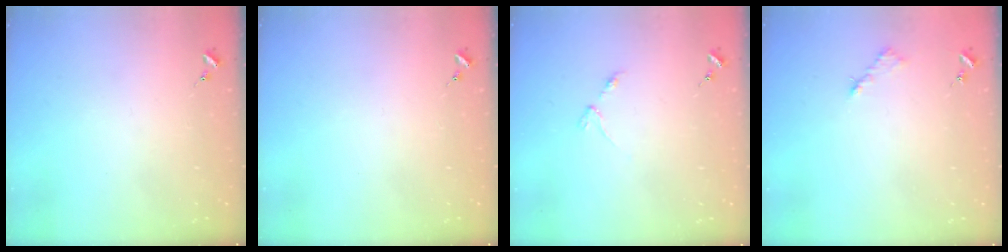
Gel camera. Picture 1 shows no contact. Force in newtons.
{"total": 0.0}
{"total": 3.2, "press": 3.1, "slide": 0.5}
{"total": 3.1, "press": 3.1, "slide": 0.4}